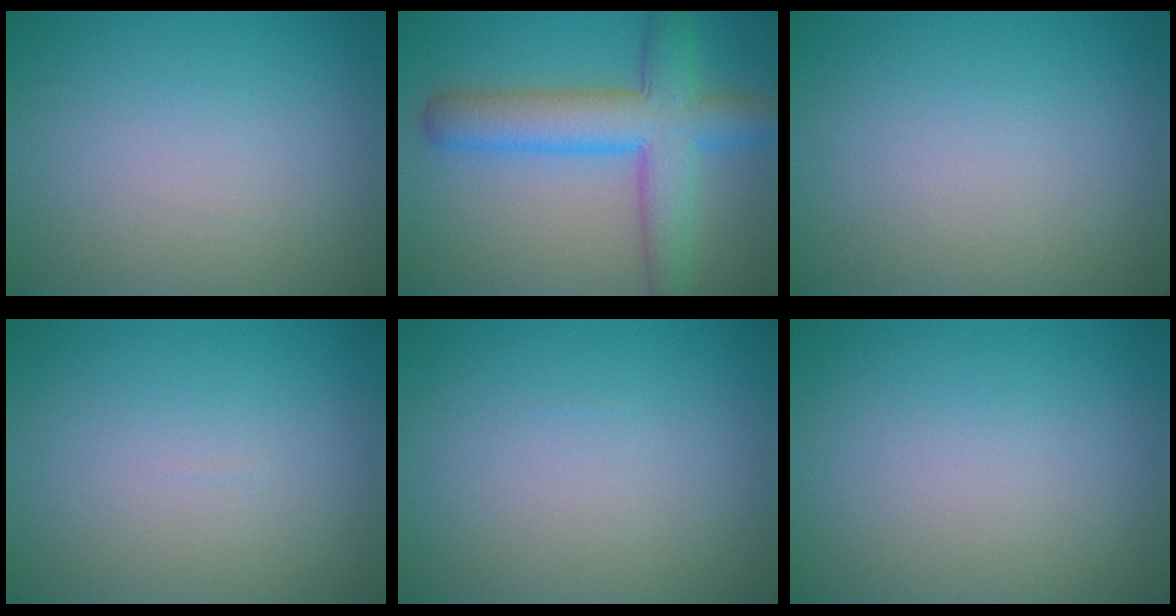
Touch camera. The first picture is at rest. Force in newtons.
{"total": 7.4, "press": 7.4, "slide": 0.2}
{"total": 0.0}
{"total": 0.0}
{"total": 0.0}
{"total": 0.0}